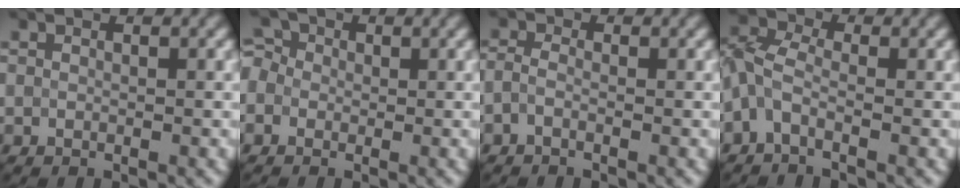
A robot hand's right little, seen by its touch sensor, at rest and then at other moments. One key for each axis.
{"total": 4.5, "fx": -0.1, "fy": 4.1, "fz": 1.8, "tx": -0.038, "ty": 0.027, "tz": -0.035}
{"total": 1.2, "fx": -0.7, "fy": 0.5, "fz": 0.8, "tx": -0.022, "ty": -0.002, "tz": -0.019}
{"total": 3.3, "fx": -1.3, "fy": 1.7, "fz": 2.4, "tx": -0.059, "ty": 0.008, "tz": -0.043}